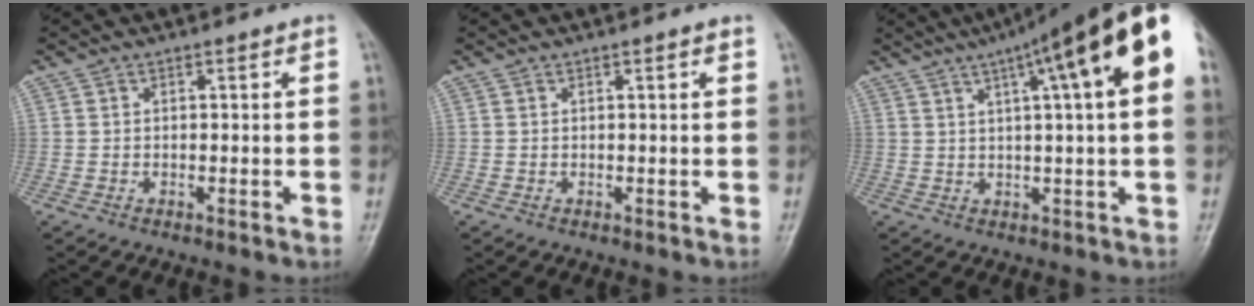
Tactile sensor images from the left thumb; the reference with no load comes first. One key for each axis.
{"total": 0.7, "fx": 0.4, "fy": 0.0, "fz": 0.6, "tx": -0.008, "ty": 0.001, "tz": 0.004}
{"total": 19.3, "fx": 7.3, "fy": 3.0, "fz": 17.6, "tx": -0.258, "ty": 0.026, "tz": 0.097}